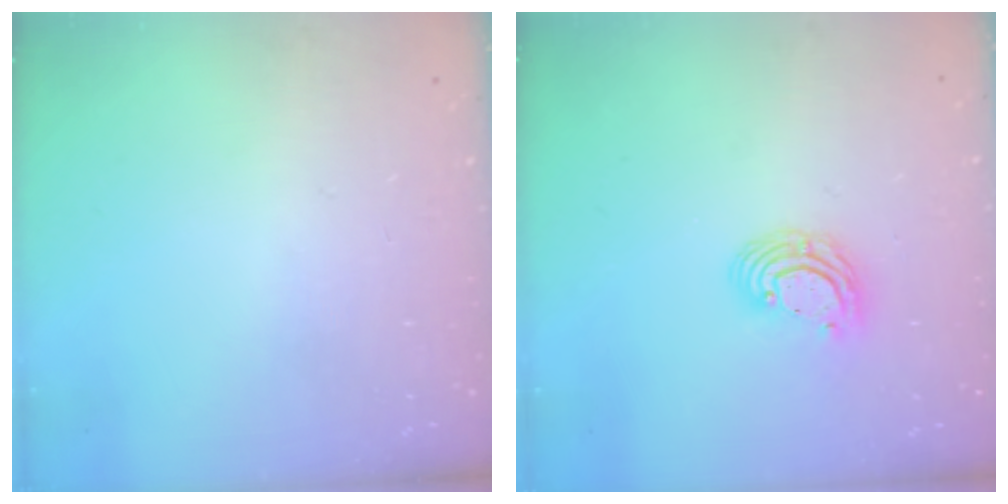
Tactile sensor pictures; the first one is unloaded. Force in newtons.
{"total": 7.3, "press": 7.1, "slide": 1.3}